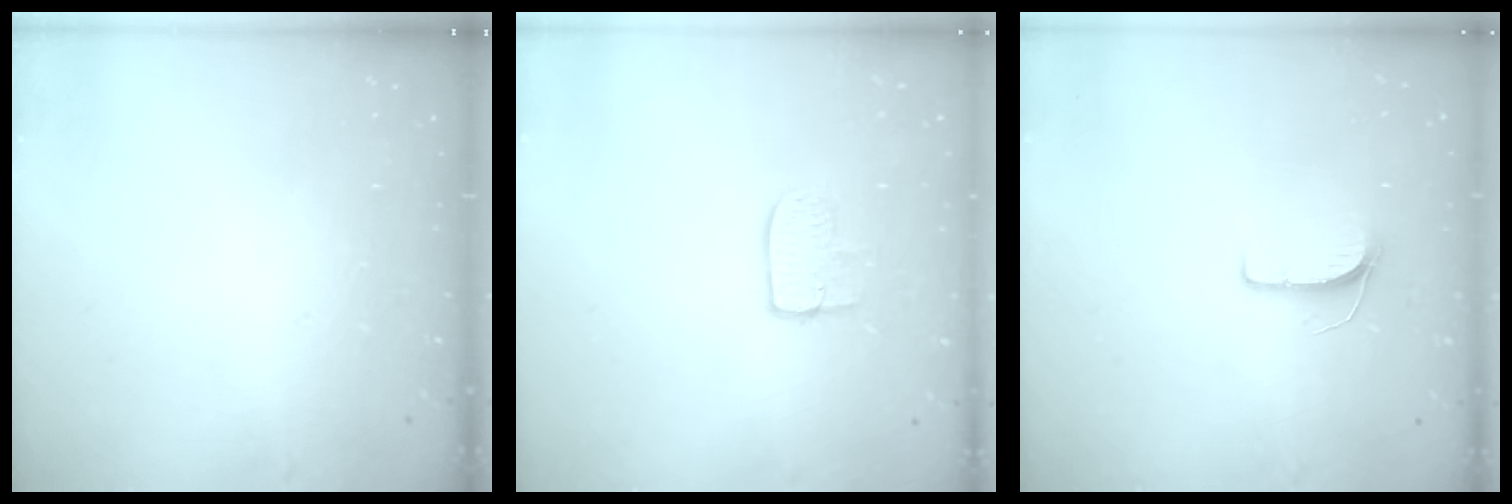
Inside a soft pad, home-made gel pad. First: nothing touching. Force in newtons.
{"total": 6.9, "press": 6.9, "slide": 0.2}
{"total": 6.1, "press": 6.1, "slide": 0.5}